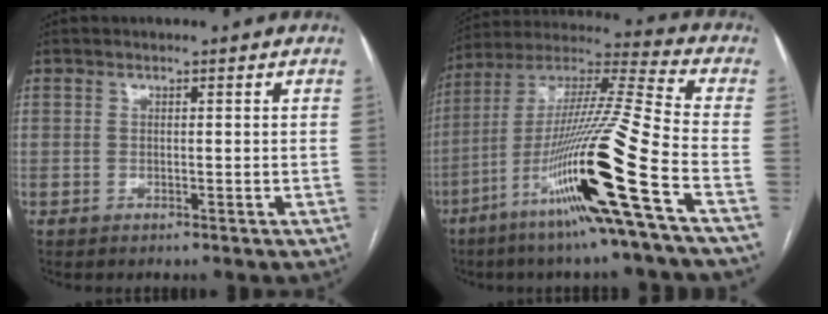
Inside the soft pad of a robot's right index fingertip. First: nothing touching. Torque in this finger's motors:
{"motor_torque": [2.14, 0.00, 1.05, 0.21]}